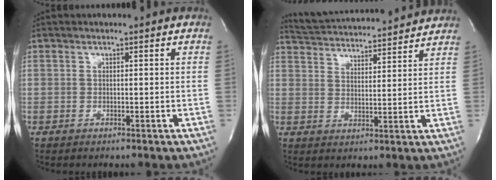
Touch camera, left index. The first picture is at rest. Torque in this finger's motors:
{"motor_torque": [0.43, -0.80, 0.02, -0.05]}